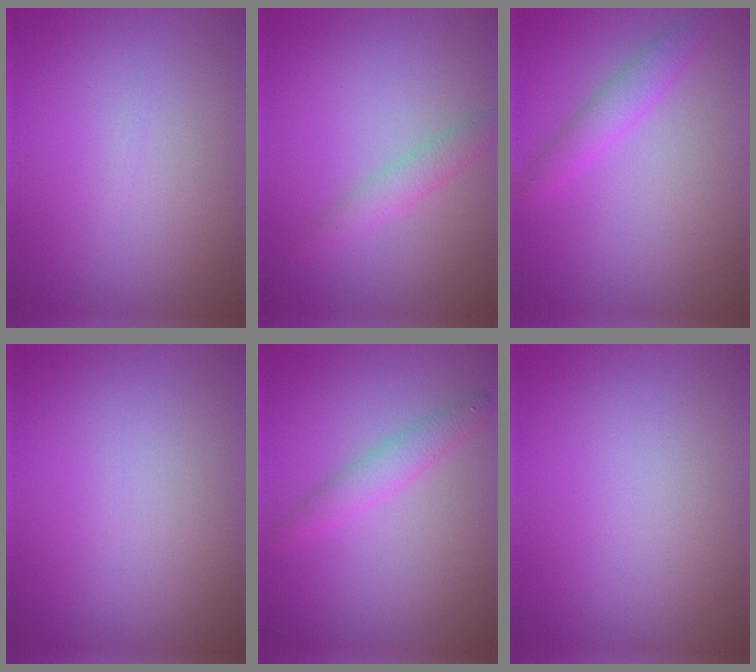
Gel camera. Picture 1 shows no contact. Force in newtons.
{"total": 1.9, "press": 1.9, "slide": 0.0}
{"total": 2.2, "press": 2.2, "slide": 0.1}
{"total": 0.0}
{"total": 2.1, "press": 2.1, "slide": 0.0}
{"total": 0.0}